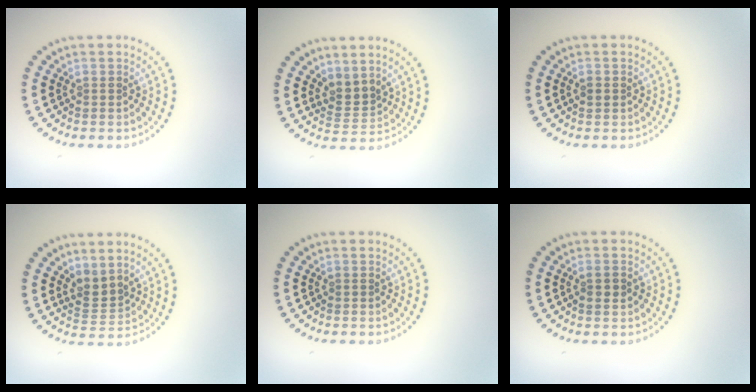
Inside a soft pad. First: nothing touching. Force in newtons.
{"total": 2.1, "press": 1.4, "slide": 1.6}
{"total": 0.9, "press": 0.9, "slide": 0.0}
{"total": 2.2, "press": 1.6, "slide": 1.6}
{"total": 0.0}
{"total": 1.2, "press": 1.2, "slide": 0.2}